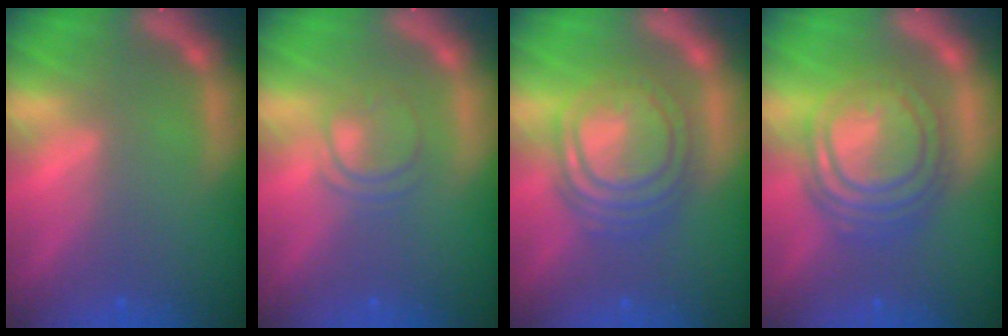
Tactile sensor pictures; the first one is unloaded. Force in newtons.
{"total": 3.0}
{"total": 9.0}
{"total": 10.0}